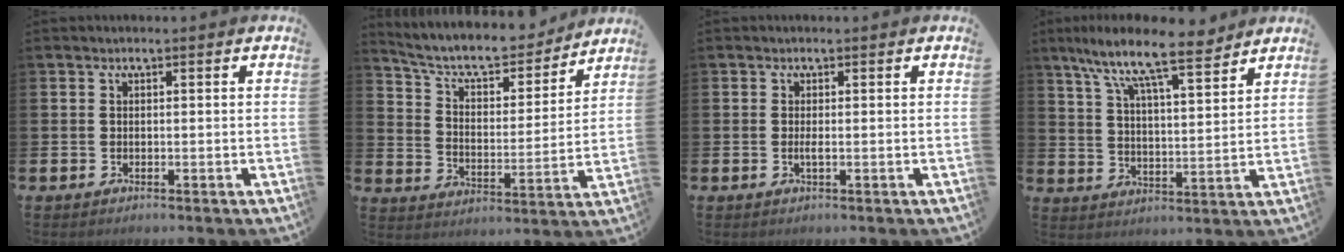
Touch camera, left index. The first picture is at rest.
{"total": 8.4, "force": [7.5, 2.5, 2.7], "torque": [-0.076, -0.057, 0.126]}
{"total": 0.7, "force": [-0.1, 0.1, 0.7], "torque": [-0.017, 0.000, -0.001]}
{"total": 10.9, "force": [9.1, 2.0, 5.6], "torque": [-0.126, -0.050, 0.156]}